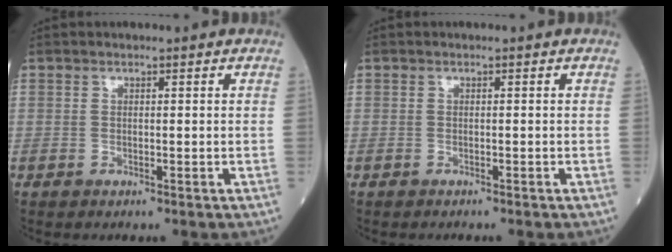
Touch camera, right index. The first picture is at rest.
{"total": 0.8, "force": [-0.7, 0.0, 0.2], "torque": [-0.001, 0.000, -0.011]}